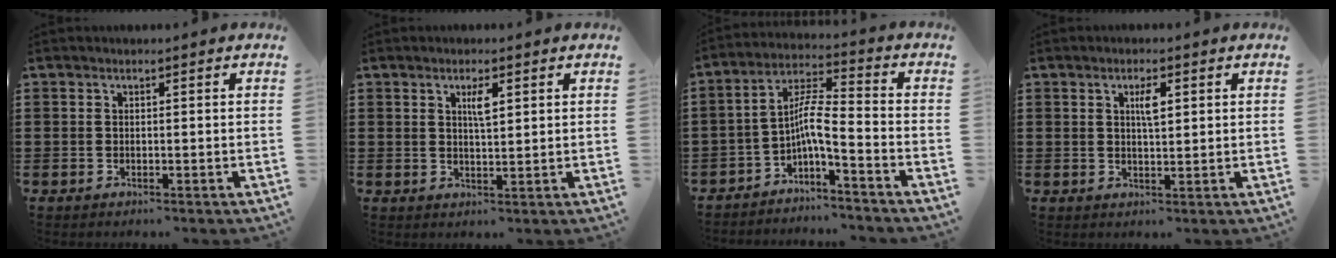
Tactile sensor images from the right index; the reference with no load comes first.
{"total": 2.8, "force": [1.2, 0.7, 2.4], "torque": [-0.043, 0.001, 0.016]}
{"total": 6.0, "force": [-2.9, 0.6, 5.2], "torque": [-0.106, -0.010, -0.064]}
{"total": 3.0, "force": [1.0, 0.9, 2.7], "torque": [-0.047, 0.003, 0.012]}